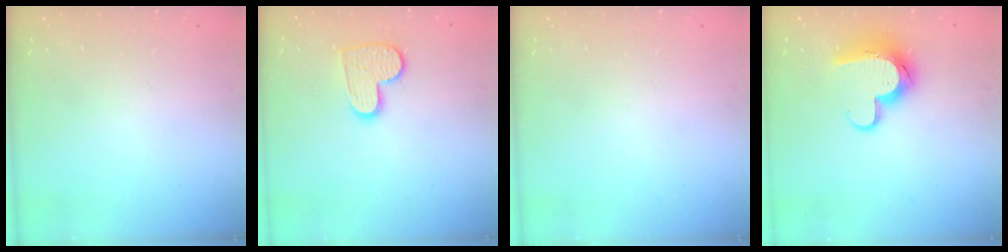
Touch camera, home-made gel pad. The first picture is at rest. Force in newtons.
{"total": 9.6, "press": 9.6, "slide": 0.6}
{"total": 0.0}
{"total": 13.1, "press": 13.0, "slide": 1.3}